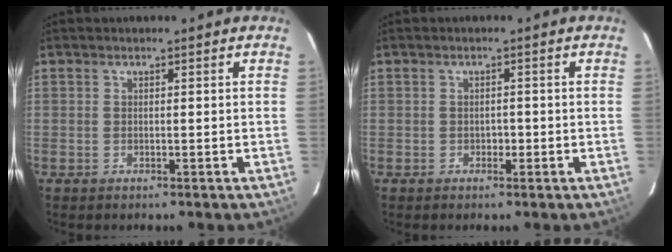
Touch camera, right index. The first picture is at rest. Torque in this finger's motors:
{"motor_torque": [0.17, 0.14, 0.01, 0.01]}